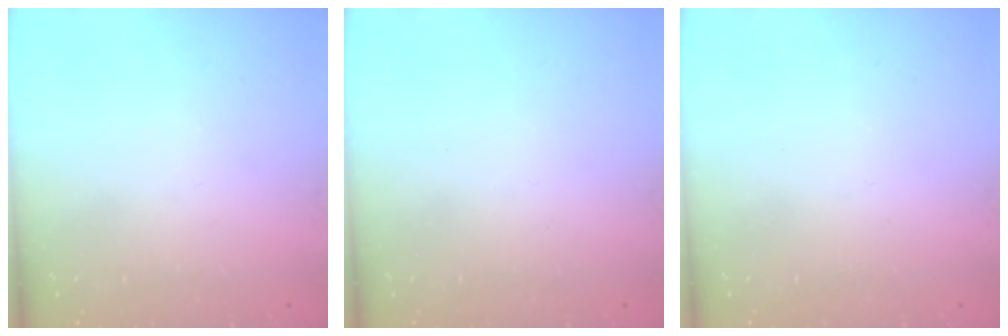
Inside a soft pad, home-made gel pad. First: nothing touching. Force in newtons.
{"total": 1.6, "press": 1.6, "slide": 0.1}
{"total": 1.6, "press": 1.6, "slide": 0.1}